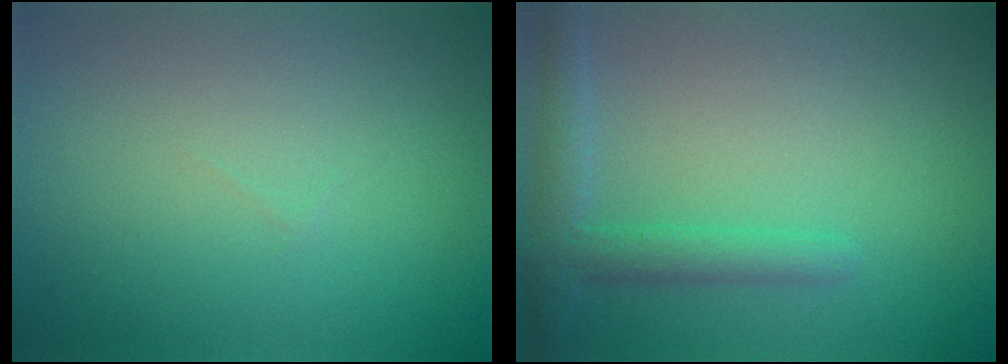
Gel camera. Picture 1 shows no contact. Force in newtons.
{"total": 2.8, "press": 2.8, "slide": 0.2}